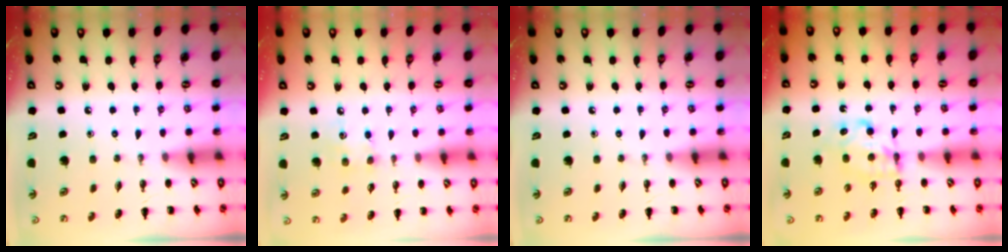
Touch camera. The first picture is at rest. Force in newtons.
{"total": 6.2, "press": 6.1, "slide": 1.1}
{"total": 0.0}
{"total": 6.5, "press": 6.4, "slide": 0.7}